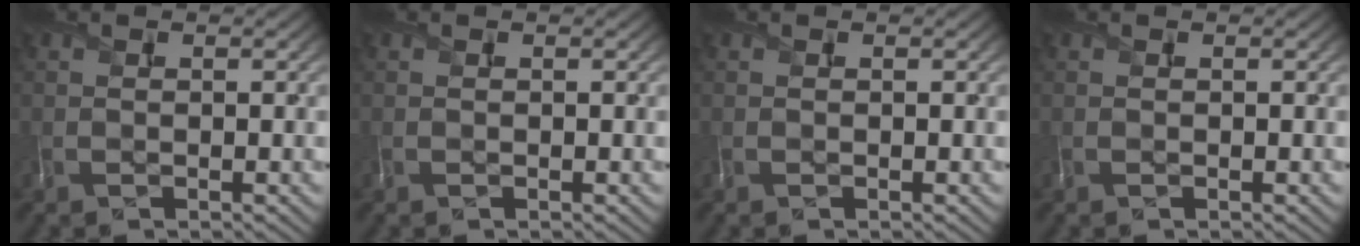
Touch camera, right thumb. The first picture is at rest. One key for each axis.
{"total": 0.0}
{"total": 0.0}
{"total": 0.0}